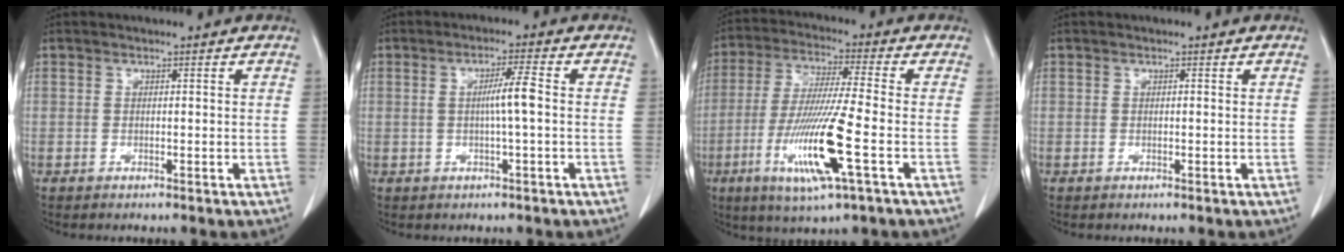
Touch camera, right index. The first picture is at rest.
{"total": 4.0, "force": [-0.1, -0.2, 3.9], "torque": [-0.069, 0.007, 0.001]}
{"total": 13.9, "force": [-4.7, 0.0, 13.1], "torque": [-0.264, -0.023, -0.088]}
{"total": 0.0}